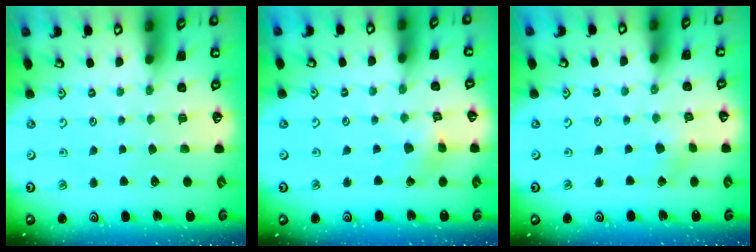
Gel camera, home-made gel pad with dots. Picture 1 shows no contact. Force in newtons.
{"total": 2.6, "press": 2.6, "slide": 0.1}
{"total": 2.5, "press": 2.4, "slide": 0.8}